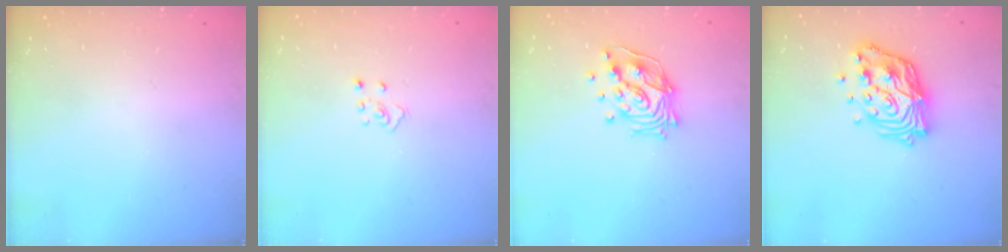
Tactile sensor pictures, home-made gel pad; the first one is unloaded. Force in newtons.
{"total": 3.7, "press": 3.7, "slide": 0.3}
{"total": 14.4, "press": 14.3, "slide": 1.7}
{"total": 16.1, "press": 16.0, "slide": 1.3}